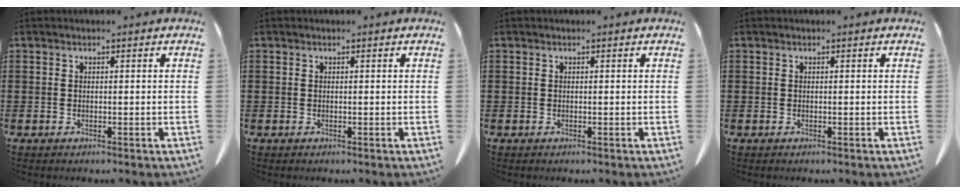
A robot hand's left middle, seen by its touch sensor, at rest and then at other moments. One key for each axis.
{"total": 0.0}
{"total": 0.0}
{"total": 0.0}